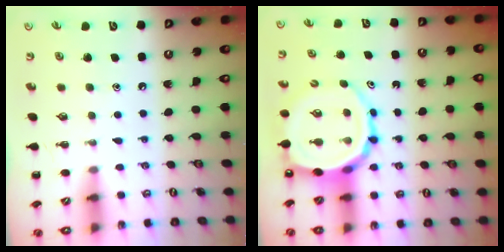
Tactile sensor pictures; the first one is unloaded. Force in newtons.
{"total": 12.8, "press": 12.3, "slide": 3.5}